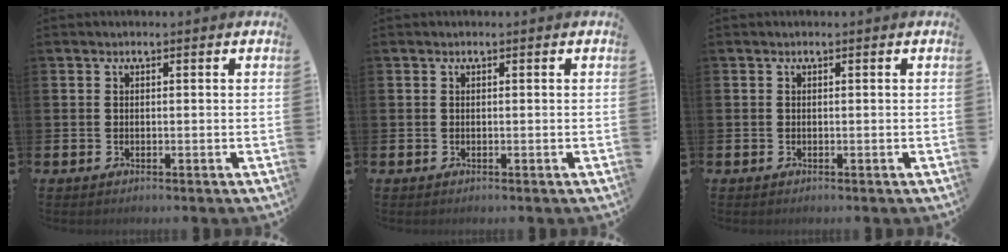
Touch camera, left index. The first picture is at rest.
{"total": 0.0}
{"total": 0.0}